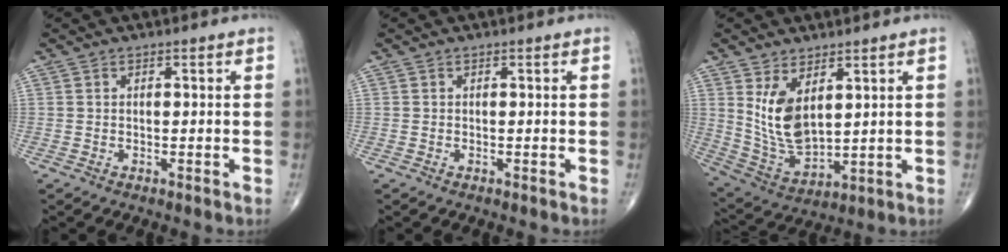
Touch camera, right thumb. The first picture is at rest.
{"total": 0.0}
{"total": 10.3, "force": [3.6, 5.2, 8.1], "torque": [-0.144, -0.030, 0.088]}